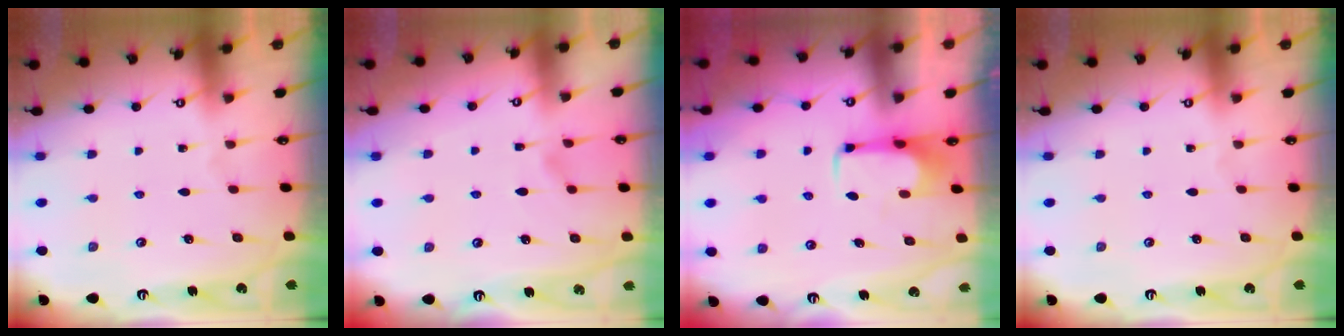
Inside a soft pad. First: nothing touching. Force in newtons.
{"total": 1.3, "press": 0.9, "slide": 0.8}
{"total": 1.5, "press": 1.4, "slide": 0.4}
{"total": 0.0}